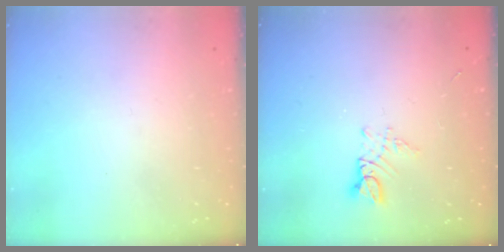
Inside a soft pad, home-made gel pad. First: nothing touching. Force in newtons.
{"total": 2.7, "press": 2.7, "slide": 0.3}